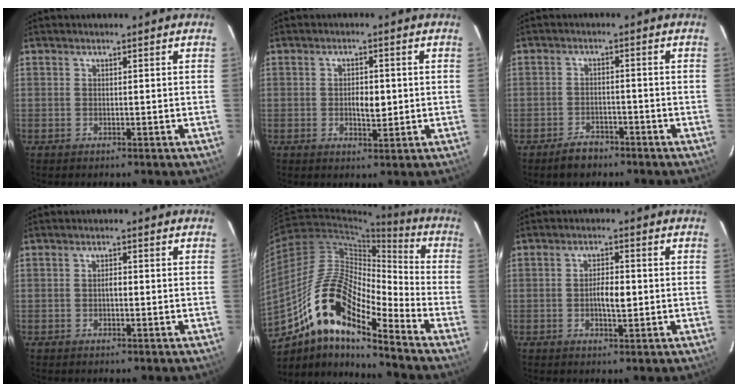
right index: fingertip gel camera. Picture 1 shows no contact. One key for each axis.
{"total": 3.4, "fx": -0.1, "fy": 1.5, "fz": 3.1, "tx": -0.050, "ty": 0.000, "tz": 0.002}
{"total": 3.6, "fx": -2.9, "fy": 1.8, "fz": 1.1, "tx": -0.022, "ty": 0.004, "tz": -0.043}
{"total": 0.7, "fx": -0.3, "fy": 0.3, "fz": 0.6, "tx": -0.011, "ty": 0.003, "tz": -0.006}
{"total": 15.7, "fx": -9.5, "fy": 4.2, "fz": 11.8, "tx": -0.225, "ty": 0.034, "tz": -0.162}
{"total": 3.8, "fx": -0.4, "fy": 1.2, "fz": 3.5, "tx": -0.061, "ty": 0.002, "tz": -0.006}